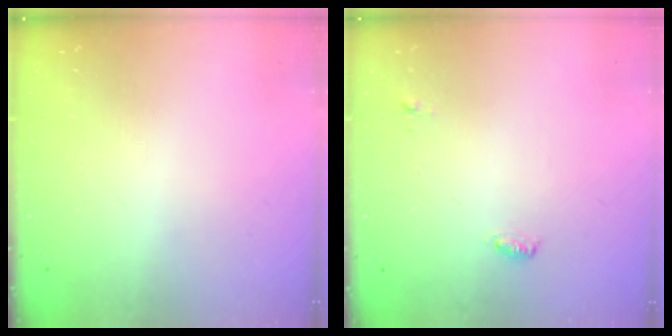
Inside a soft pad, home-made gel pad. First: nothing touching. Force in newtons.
{"total": 5.0, "press": 4.1, "slide": 2.8}